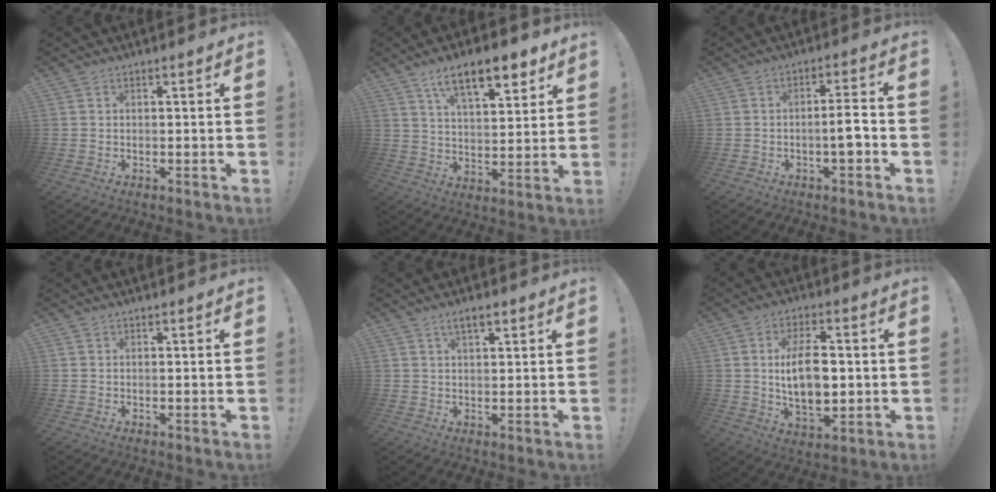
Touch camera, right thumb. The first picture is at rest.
{"total": 14.0, "force": [8.6, 5.0, 9.9], "torque": [-0.153, -0.038, 0.143]}
{"total": 6.1, "force": [-2.0, 1.1, 5.7], "torque": [-0.083, 0.006, -0.035]}
{"total": 0.5, "force": [0.4, 0.4, 0.0], "torque": [0.008, -0.003, 0.005]}
{"total": 4.0, "force": [2.3, 1.4, 3.0], "torque": [-0.049, -0.005, 0.037]}
{"total": 14.0, "force": [0.7, 7.7, 11.7], "torque": [-0.209, -0.006, 0.005]}